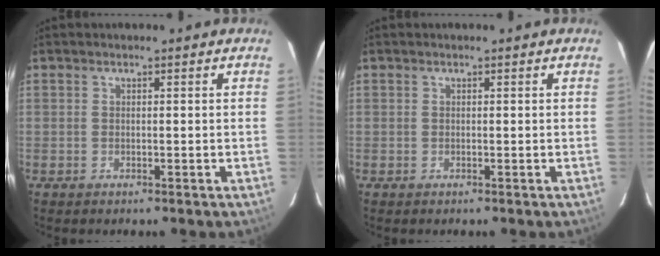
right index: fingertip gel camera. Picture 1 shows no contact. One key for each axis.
{"total": 0.0}